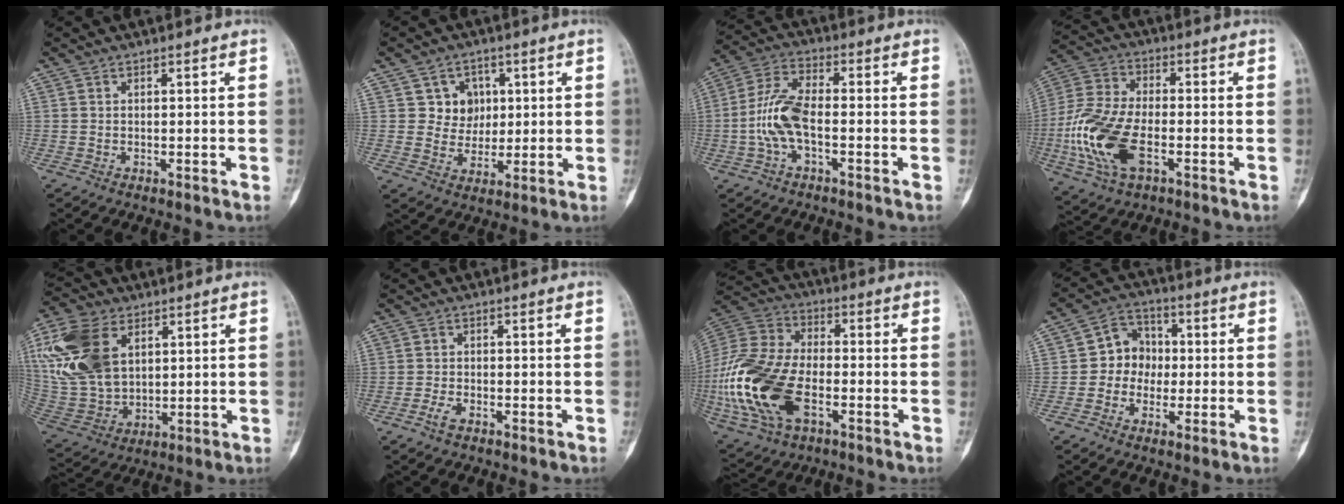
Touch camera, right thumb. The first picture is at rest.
{"total": 6.3, "force": [1.9, 5.8, 1.6], "torque": [0.014, -0.001, 0.031]}
{"total": 9.2, "force": [-1.9, 3.9, 8.1], "torque": [-0.180, 0.028, -0.043]}
{"total": 16.5, "force": [-4.2, 8.6, 13.4], "torque": [-0.294, 0.011, -0.081]}
{"total": 20.4, "force": [6.8, 13.3, 13.9], "torque": [-0.302, -0.011, 0.136]}
{"total": 2.2, "force": [-1.5, 1.0, 1.3], "torque": [-0.033, 0.008, -0.031]}
{"total": 24.9, "force": [-6.2, 14.4, 19.4], "torque": [-0.451, 0.002, -0.107]}
{"total": 7.7, "force": [-0.6, 6.8, 3.6], "torque": [-0.018, 0.024, -0.028]}